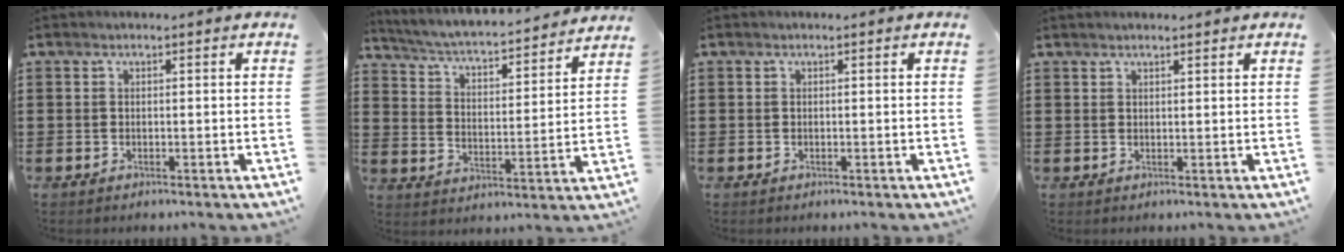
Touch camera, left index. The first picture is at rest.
{"total": 3.6, "force": [3.4, -0.2, 1.1], "torque": [-0.042, -0.037, 0.048]}
{"total": 0.0}
{"total": 1.1, "force": [1.0, 0.0, 0.4], "torque": [-0.009, -0.001, 0.019]}